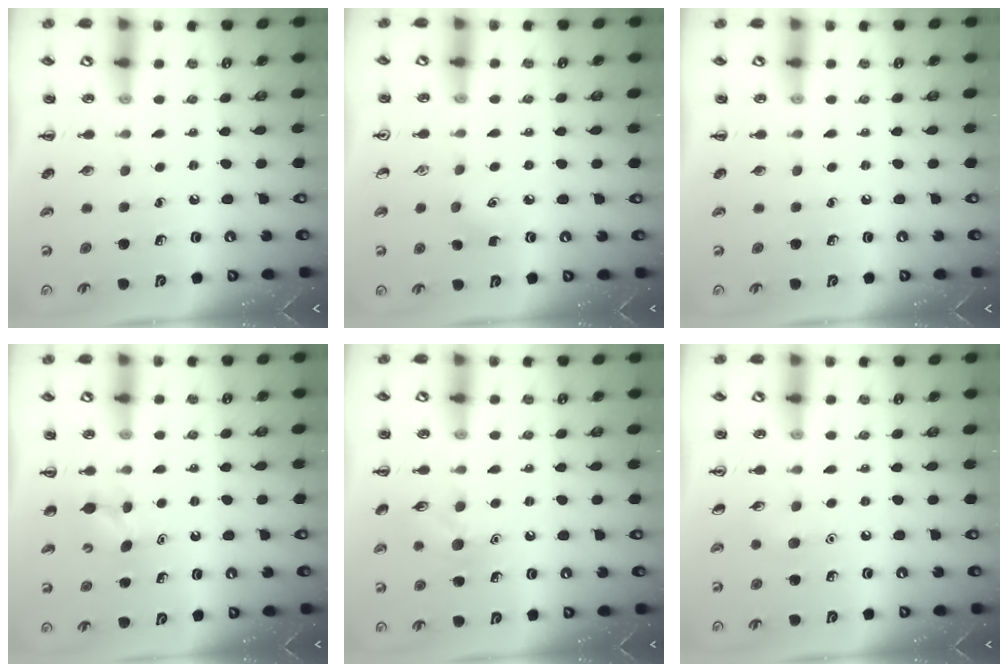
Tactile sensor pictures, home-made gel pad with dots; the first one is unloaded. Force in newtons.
{"total": 4.4, "press": 4.2, "slide": 1.2}
{"total": 0.0}
{"total": 4.1, "press": 3.9, "slide": 1.0}
{"total": 9.1, "press": 9.0, "slide": 0.9}
{"total": 4.5, "press": 4.2, "slide": 1.3}